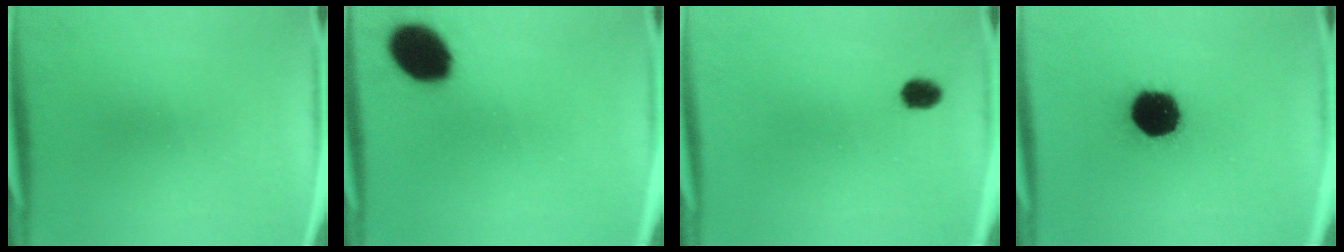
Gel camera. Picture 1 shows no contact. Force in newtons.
{"total": 13.1}
{"total": 3.1}
{"total": 17.1}